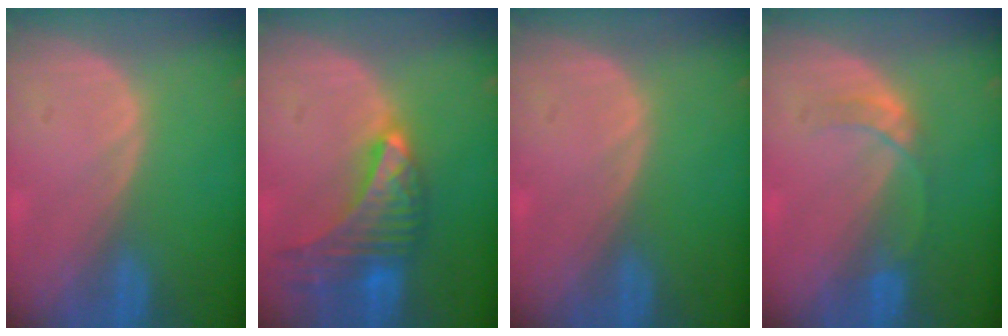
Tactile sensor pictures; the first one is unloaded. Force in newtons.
{"total": 9.6, "press": 8.5, "slide": 4.4}
{"total": 0.0}
{"total": 3.0, "press": 3.0, "slide": 0.3}